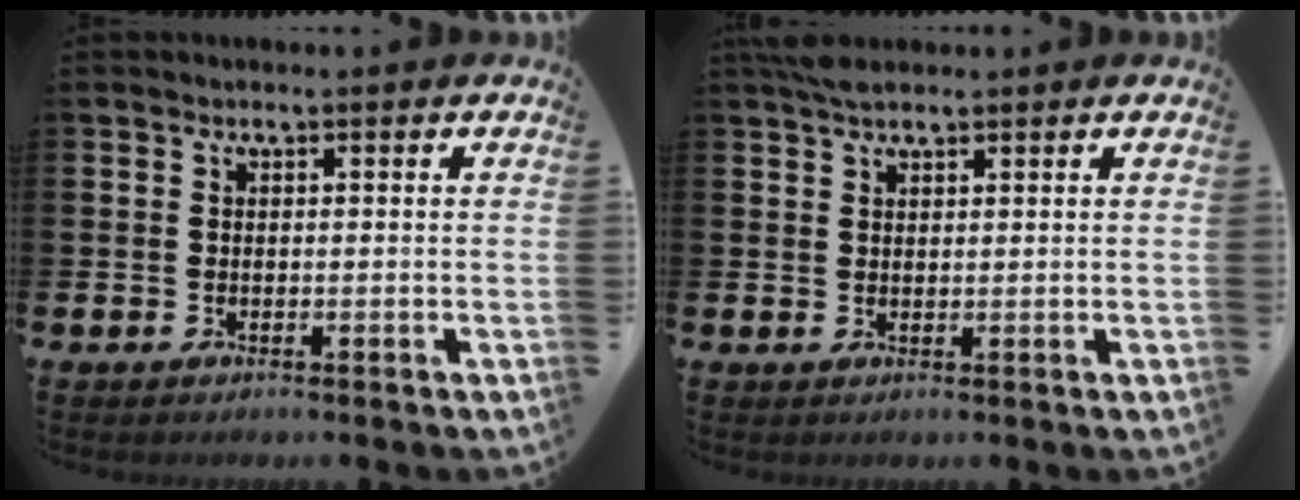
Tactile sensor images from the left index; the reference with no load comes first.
{"total": 2.8, "force": [2.4, 0.9, 1.1], "torque": [-0.014, -0.004, 0.042]}